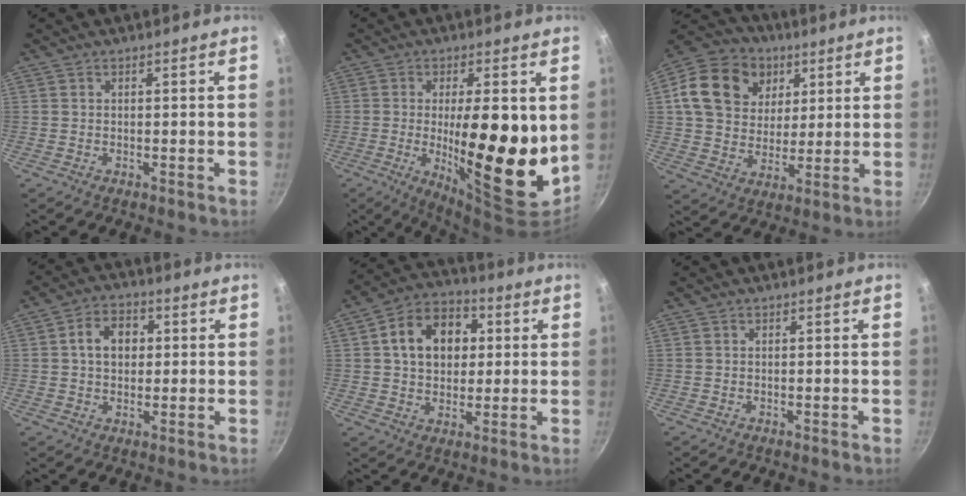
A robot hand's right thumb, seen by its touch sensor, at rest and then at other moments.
{"total": 18.5, "force": [0.2, 5.4, 17.7], "torque": [-0.253, -0.027, 0.006]}
{"total": 17.9, "force": [5.6, 14.4, 9.0], "torque": [-0.149, 0.005, 0.091]}
{"total": 7.3, "force": [1.2, 5.6, 4.6], "torque": [-0.049, 0.012, 0.011]}
{"total": 13.7, "force": [2.9, 10.2, 8.6], "torque": [-0.109, 0.019, 0.035]}
{"total": 0.0}